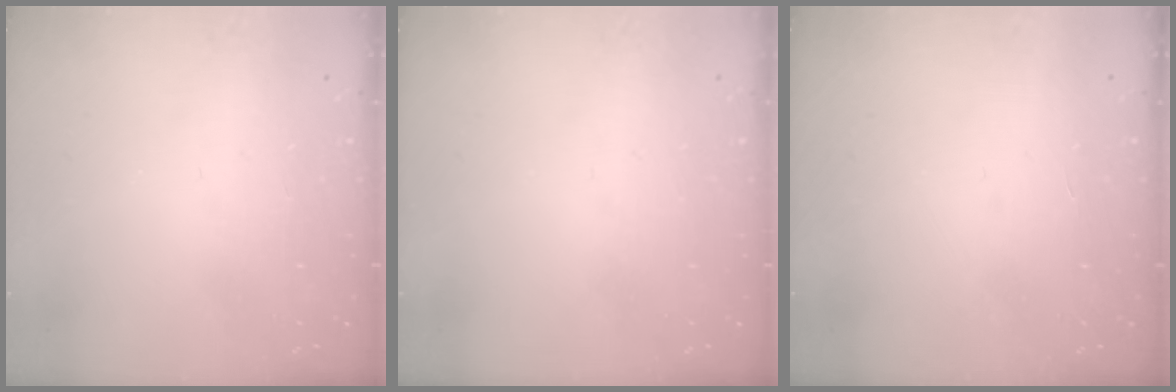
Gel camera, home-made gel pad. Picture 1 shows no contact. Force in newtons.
{"total": 0.0}
{"total": 1.7, "press": 1.7, "slide": 0.1}